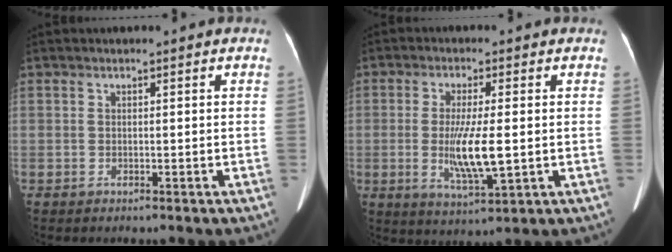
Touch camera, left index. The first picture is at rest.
{"total": 8.0, "force": [-0.6, 1.2, 7.9], "torque": [-0.156, -0.020, -0.009]}